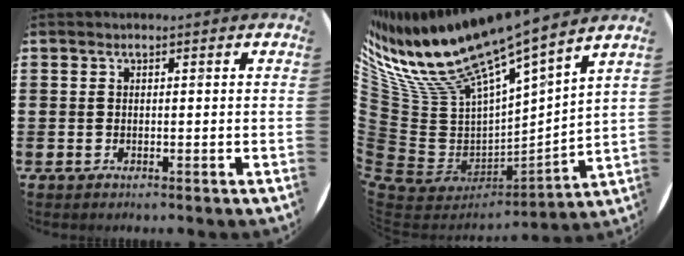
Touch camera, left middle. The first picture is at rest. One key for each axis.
{"total": 14.2, "fx": 12.7, "fy": 2.8, "fz": 5.8, "tx": -0.162, "ty": -0.104, "tz": 0.220}